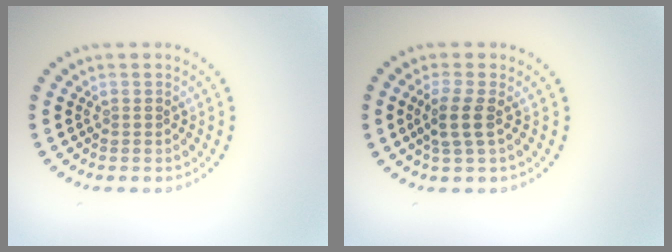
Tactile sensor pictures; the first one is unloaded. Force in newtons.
{"total": 2.2, "press": 1.9, "slide": 1.2}